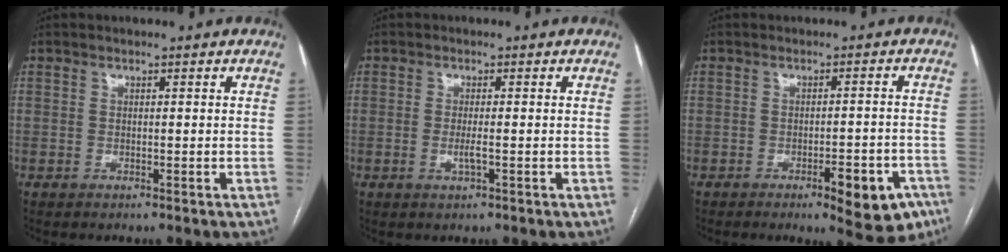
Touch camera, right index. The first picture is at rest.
{"total": 2.0, "force": [-0.5, 0.2, 1.9], "torque": [-0.041, -0.004, -0.009]}
{"total": 8.7, "force": [-5.4, 2.8, 6.2], "torque": [-0.052, 0.005, -0.067]}